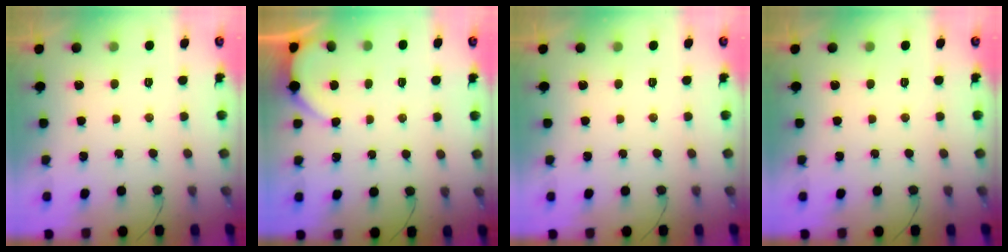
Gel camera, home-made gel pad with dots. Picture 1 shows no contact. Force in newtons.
{"total": 3.1, "press": 3.1, "slide": 0.2}
{"total": 0.0}
{"total": 0.0}